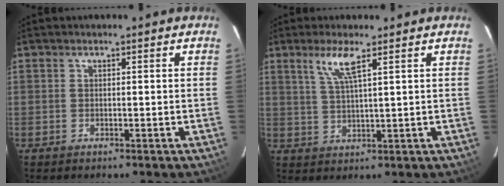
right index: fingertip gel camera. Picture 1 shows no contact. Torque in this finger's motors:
{"motor_torque": [0.61, 0.38, 0.26, 0.08]}